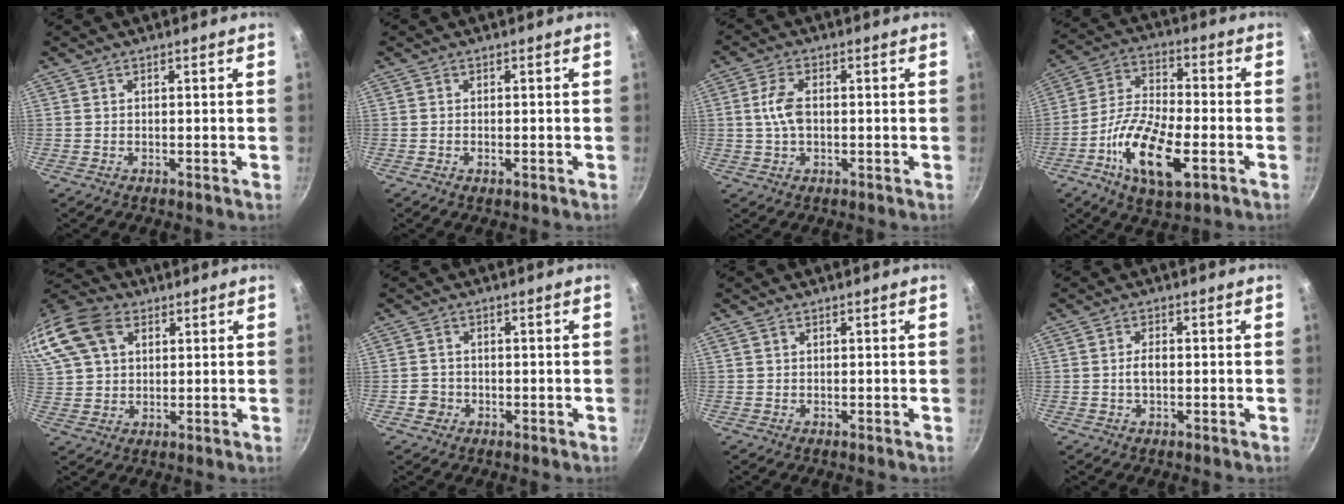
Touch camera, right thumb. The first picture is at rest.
{"total": 1.0, "force": [-0.3, 0.5, 0.8], "torque": [-0.015, 0.000, -0.006]}
{"total": 5.3, "force": [0.1, 3.1, 4.4], "torque": [-0.084, 0.013, -0.003]}
{"total": 16.1, "force": [-5.8, 6.5, 13.5], "torque": [-0.254, 0.022, -0.116]}
{"total": 21.5, "force": [8.8, 15.2, 12.4], "torque": [-0.299, 0.041, 0.163]}
{"total": 2.6, "force": [-0.8, 2.4, 0.6], "torque": [0.001, 0.010, -0.013]}
{"total": 0.7, "force": [0.4, 0.6, 0.2], "torque": [-0.004, 0.002, 0.005]}
{"total": 2.6, "force": [-0.1, 1.5, 2.1], "torque": [-0.035, 0.009, -0.004]}